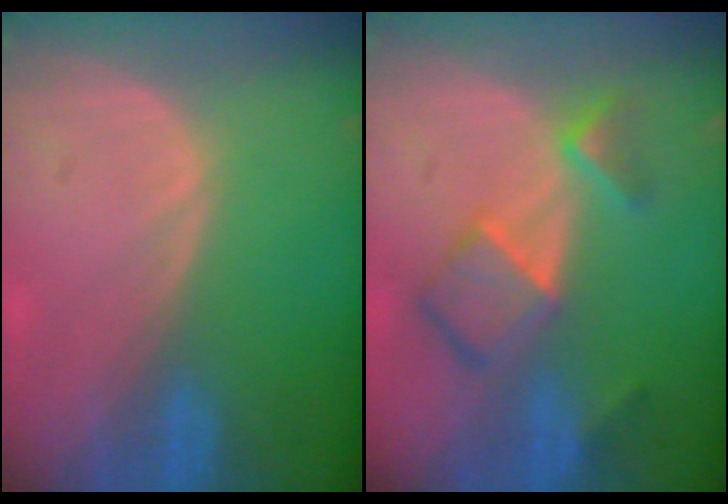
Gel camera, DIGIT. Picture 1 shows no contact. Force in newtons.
{"total": 7.4, "press": 6.4, "slide": 3.7}